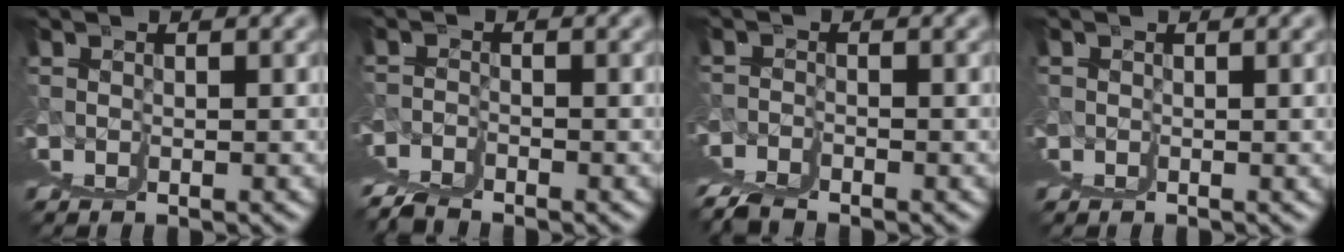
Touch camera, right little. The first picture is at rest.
{"total": 3.6, "force": [-0.3, -3.4, 1.0], "torque": [0.005, 0.011, 0.006]}
{"total": 3.3, "force": [-1.1, -2.9, 1.1], "torque": [-0.003, 0.005, -0.003]}
{"total": 2.3, "force": [2.1, -0.9, 0.2], "torque": [0.011, 0.006, 0.033]}